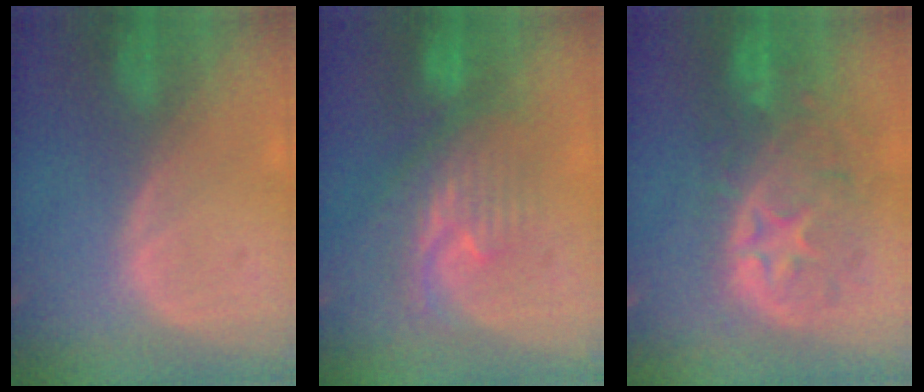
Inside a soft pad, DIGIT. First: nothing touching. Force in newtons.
{"total": 7.9, "press": 7.5, "slide": 2.5}
{"total": 11.1, "press": 9.8, "slide": 5.2}